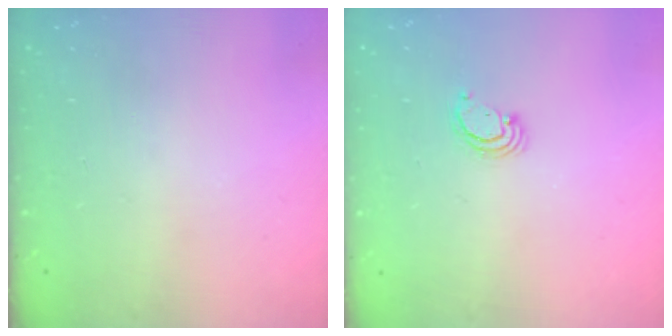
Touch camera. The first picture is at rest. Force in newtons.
{"total": 2.6, "press": 2.6, "slide": 0.3}